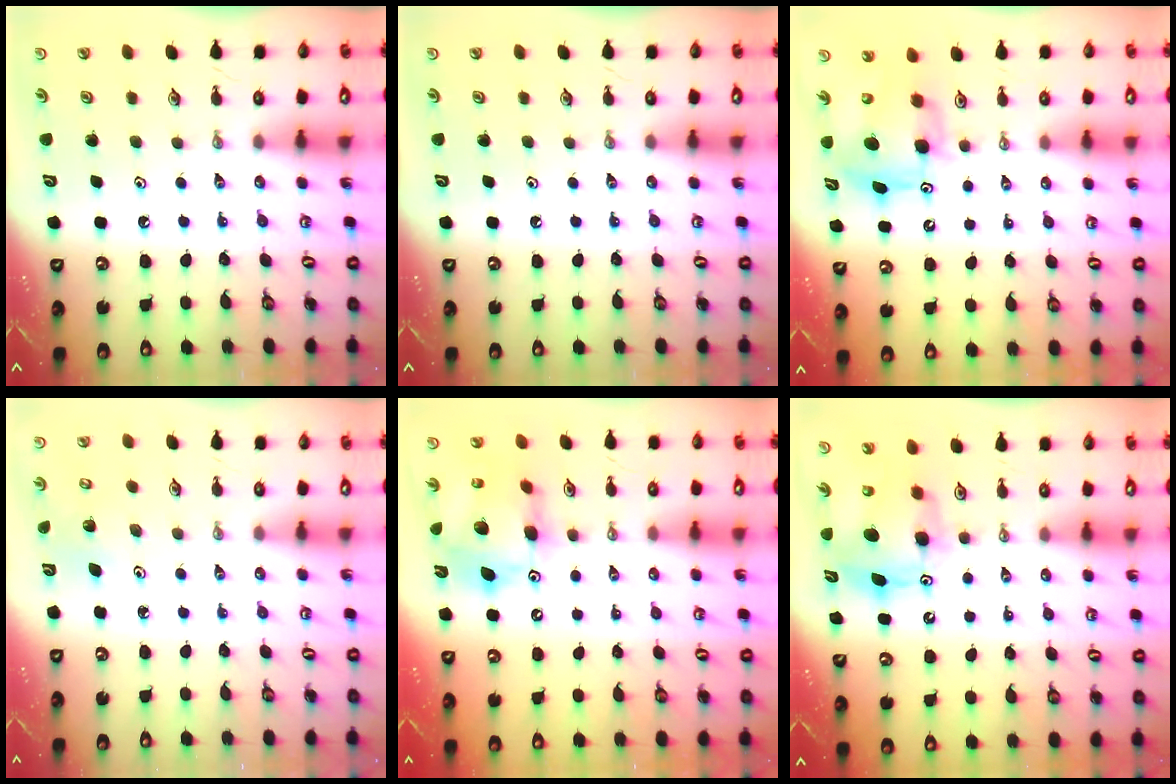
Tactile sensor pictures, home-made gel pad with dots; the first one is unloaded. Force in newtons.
{"total": 0.0}
{"total": 8.1, "press": 8.0, "slide": 0.8}
{"total": 2.8, "press": 2.8, "slide": 0.2}
{"total": 14.4, "press": 14.3, "slide": 1.4}
{"total": 8.9, "press": 8.9, "slide": 0.7}